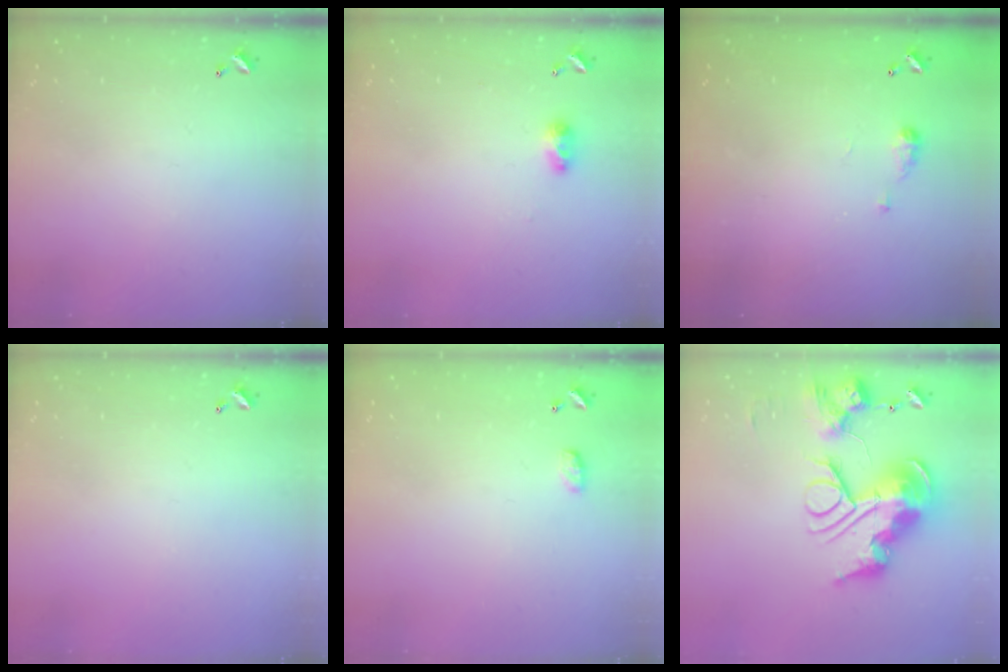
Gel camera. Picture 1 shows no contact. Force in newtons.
{"total": 4.1, "press": 4.1, "slide": 0.5}
{"total": 4.8, "press": 4.7, "slide": 0.6}
{"total": 0.0}
{"total": 3.4, "press": 3.4, "slide": 0.5}
{"total": 0.9, "press": 0.9, "slide": 0.0}